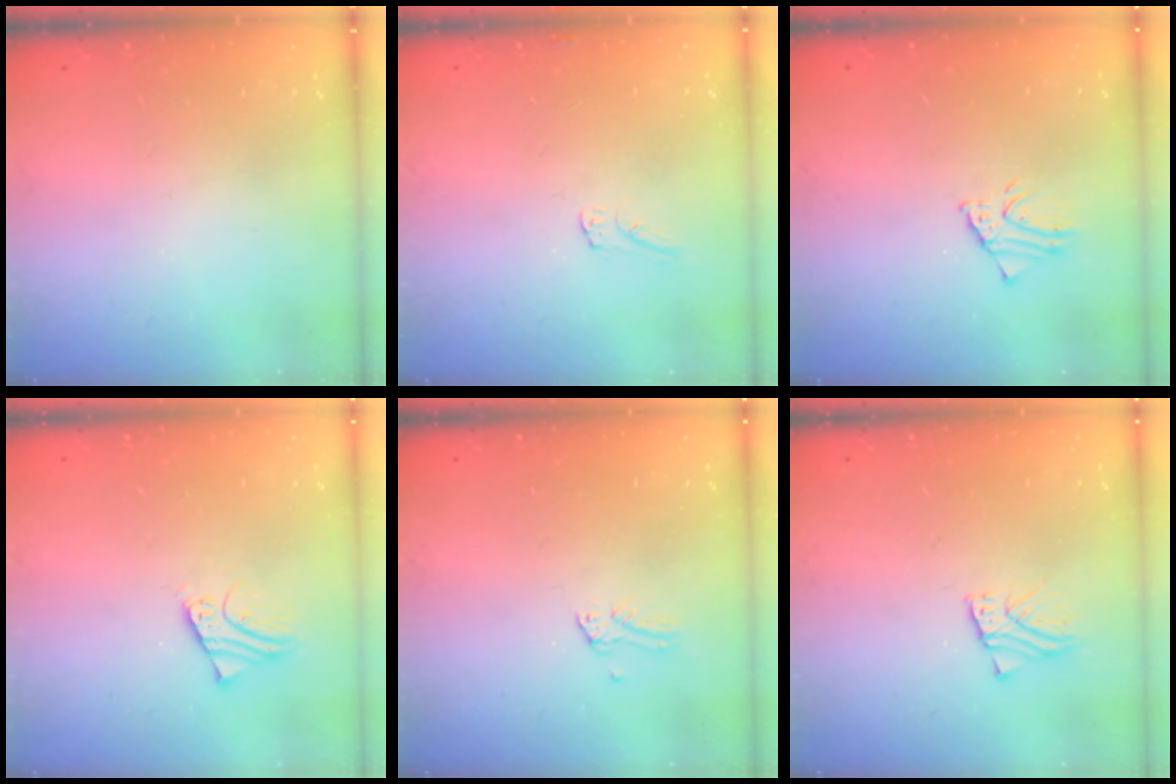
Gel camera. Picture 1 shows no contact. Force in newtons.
{"total": 4.7, "press": 4.7, "slide": 0.3}
{"total": 2.5, "press": 2.5, "slide": 0.2}
{"total": 2.1, "press": 2.1, "slide": 0.1}
{"total": 0.0}
{"total": 2.2, "press": 2.2, "slide": 0.2}